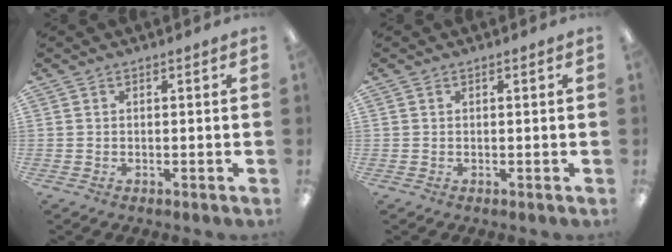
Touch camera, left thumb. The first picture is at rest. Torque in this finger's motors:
{"motor_torque": [-0.17, -0.02, 0.17, -0.09, 0.00]}